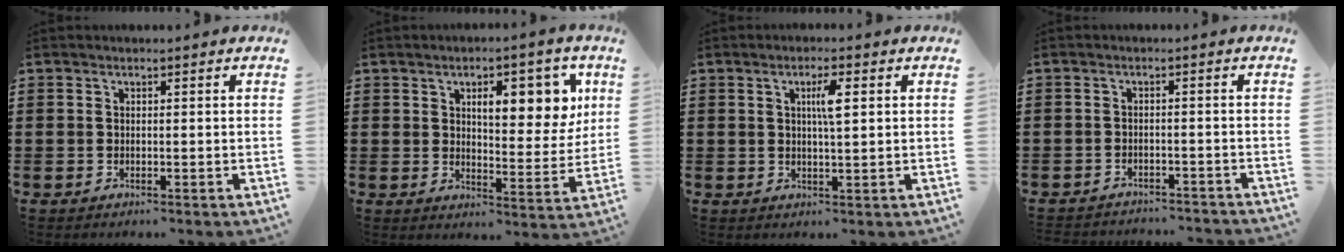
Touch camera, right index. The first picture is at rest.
{"total": 9.0, "force": [3.6, 4.0, 7.2], "torque": [-0.104, -0.003, 0.052]}
{"total": 3.5, "force": [0.9, 0.6, 3.3], "torque": [-0.060, 0.002, 0.010]}
{"total": 2.1, "force": [-2.0, 0.2, 0.0], "torque": [-0.006, 0.001, -0.044]}